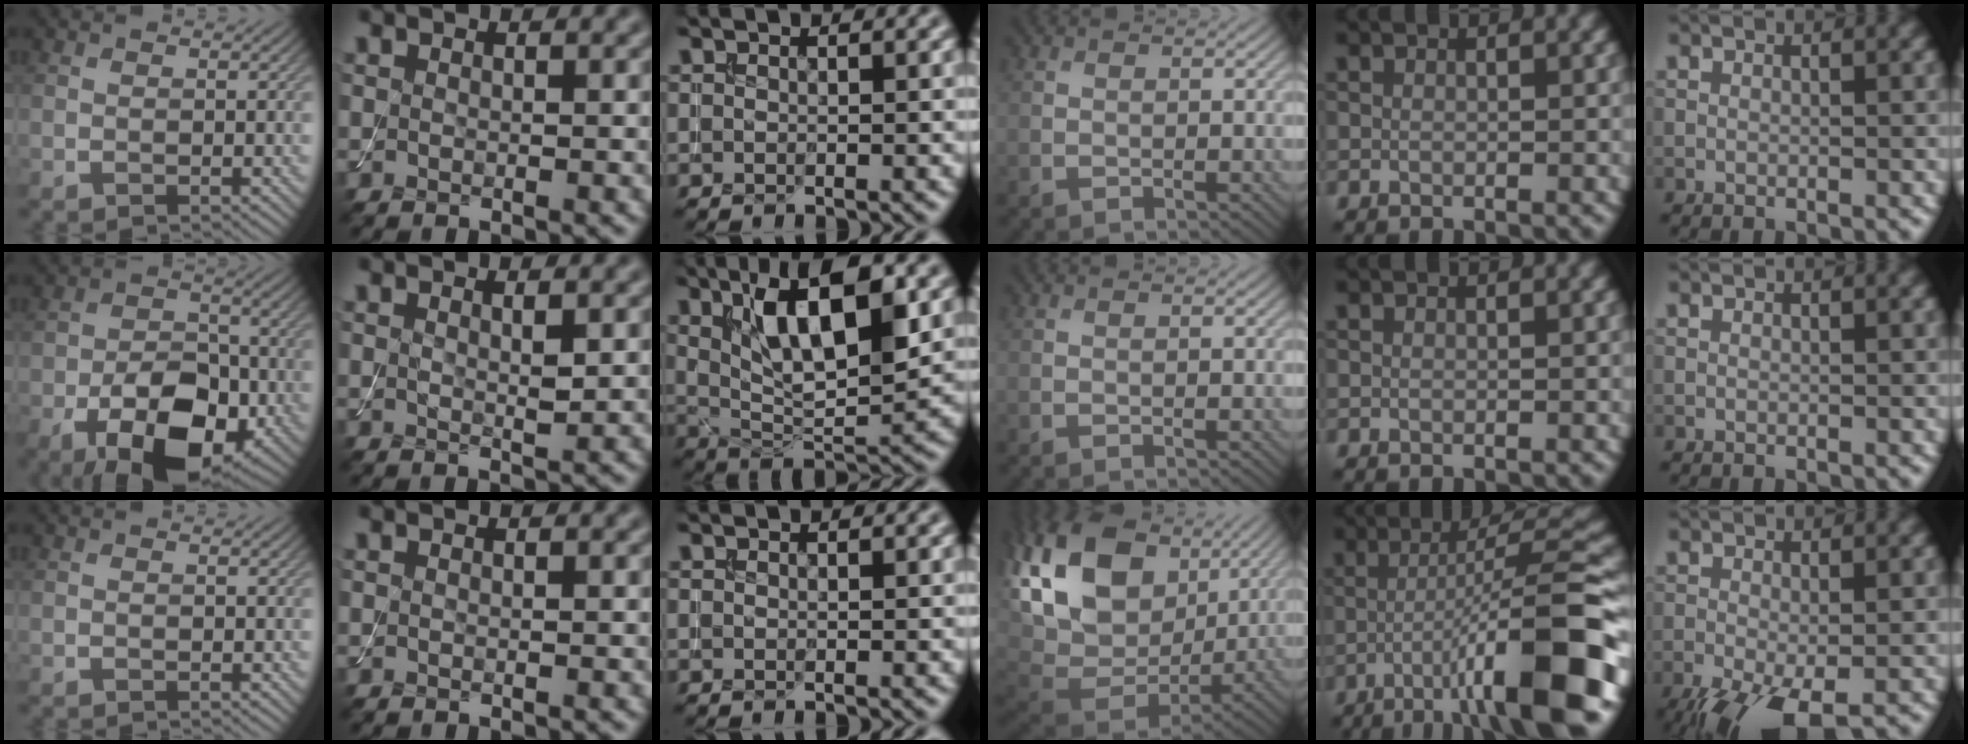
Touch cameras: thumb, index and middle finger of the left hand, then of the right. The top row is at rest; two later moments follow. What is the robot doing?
{"motion": "assemble", "object": "toy tower of hanoi"}